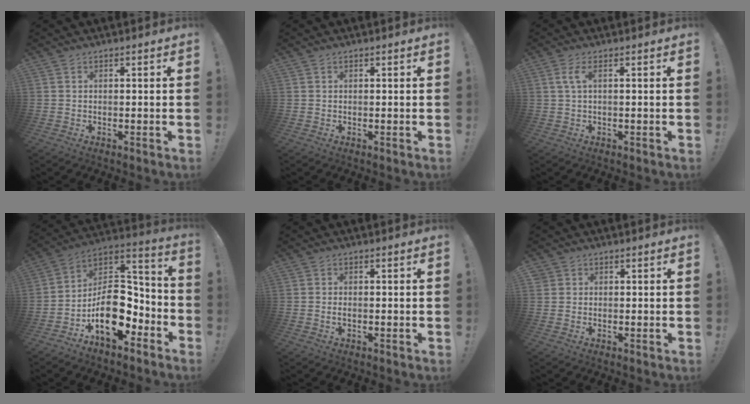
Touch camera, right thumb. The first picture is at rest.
{"total": 0.0}
{"total": 3.3, "force": [1.0, 0.6, 3.1], "torque": [-0.060, 0.002, 0.017]}
{"total": 17.7, "force": [-5.7, 11.6, 12.1], "torque": [-0.172, 0.028, -0.081]}
{"total": 0.9, "force": [-0.2, 0.4, 0.8], "torque": [-0.016, 0.002, -0.003]}
{"total": 1.5, "force": [0.8, 1.3, 0.2], "torque": [0.003, -0.004, 0.013]}